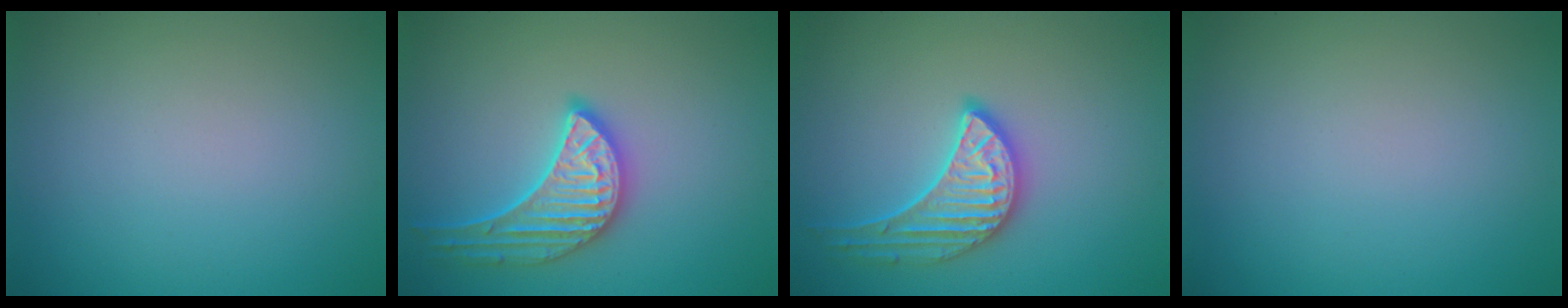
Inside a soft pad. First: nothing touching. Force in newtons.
{"total": 3.8, "press": 3.7, "slide": 0.9}
{"total": 3.4, "press": 3.3, "slide": 0.4}
{"total": 0.0}